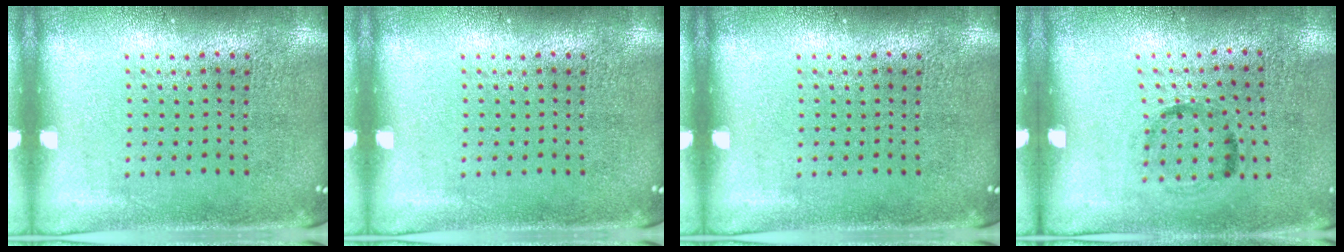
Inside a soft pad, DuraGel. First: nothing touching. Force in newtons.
{"total": 0.0}
{"total": 0.0}
{"total": 1.1, "press": 0.6, "slide": 0.9}